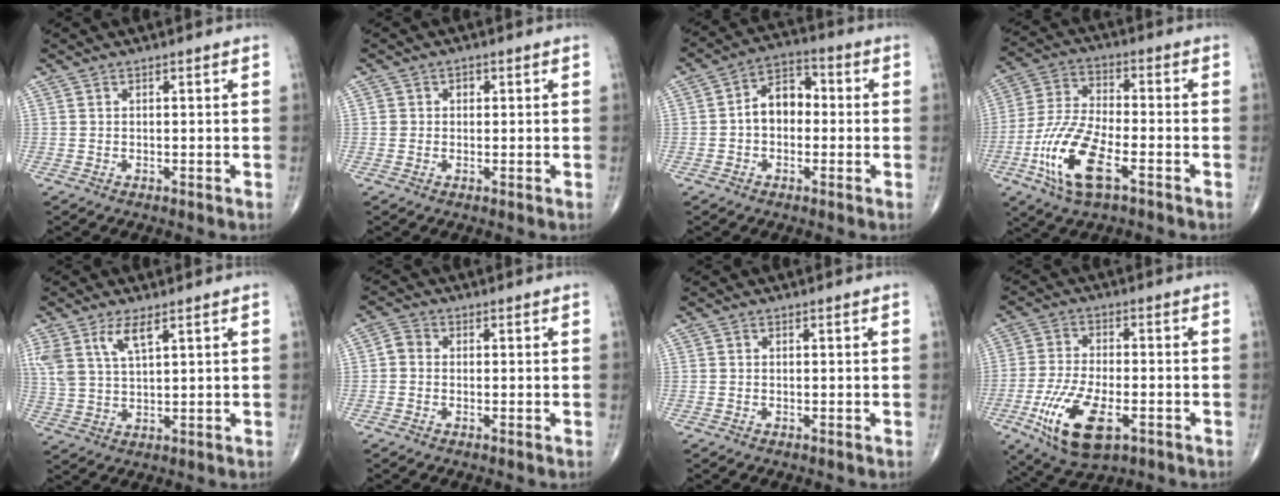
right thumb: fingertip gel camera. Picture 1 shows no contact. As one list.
[{"total": 1.9, "force": [0.4, 1.7, 0.7], "torque": [0.002, 0.001, 0.003]}, {"total": 8.1, "force": [-0.4, 5.6, 5.7], "torque": [-0.072, 0.031, -0.021]}, {"total": 14.5, "force": [-6.1, 5.7, 11.9], "torque": [-0.253, 0.018, -0.115]}, {"total": 7.2, "force": [4.0, 2.7, 5.4], "torque": [-0.117, -0.012, 0.086]}, {"total": 2.4, "force": [-0.3, 2.1, 1.2], "torque": [-0.015, 0.006, -0.015]}, {"total": 0.0}, {"total": 13.8, "force": [-5.4, 6.2, 11.1], "torque": [-0.221, 0.002, -0.090]}]